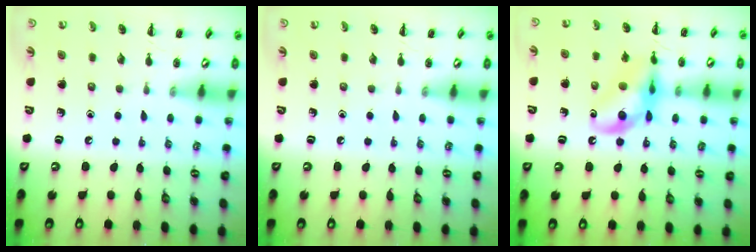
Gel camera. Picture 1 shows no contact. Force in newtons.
{"total": 0.0}
{"total": 14.1, "press": 13.8, "slide": 3.0}